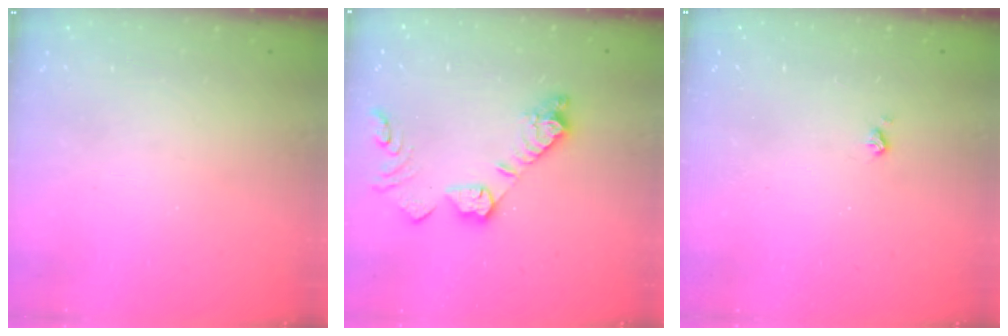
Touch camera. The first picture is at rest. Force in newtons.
{"total": 14.1, "press": 14.1, "slide": 1.1}
{"total": 2.7, "press": 2.7, "slide": 0.4}